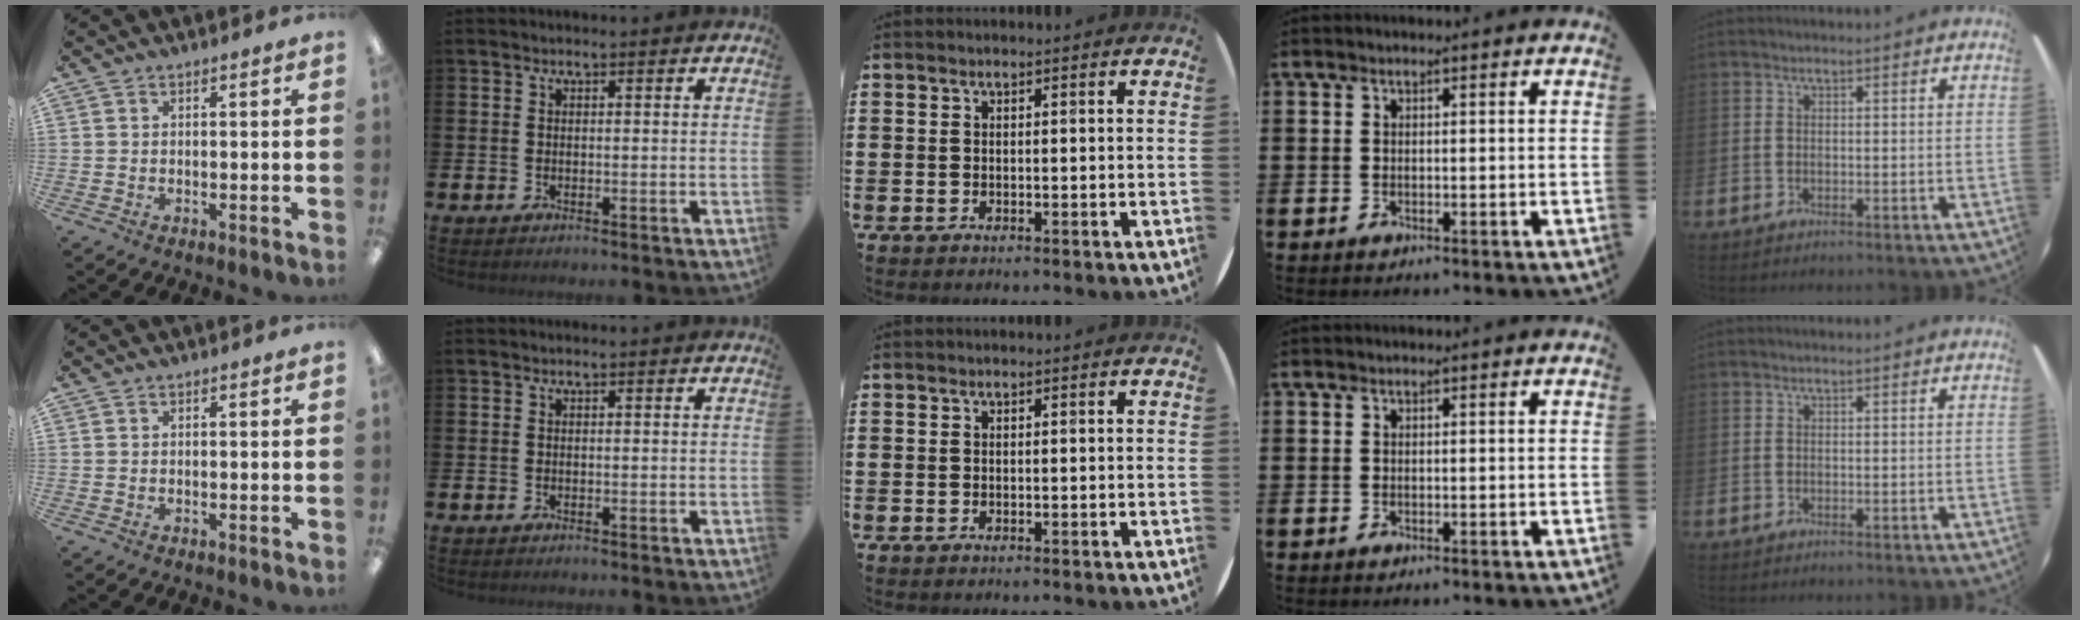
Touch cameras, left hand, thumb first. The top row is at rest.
{}